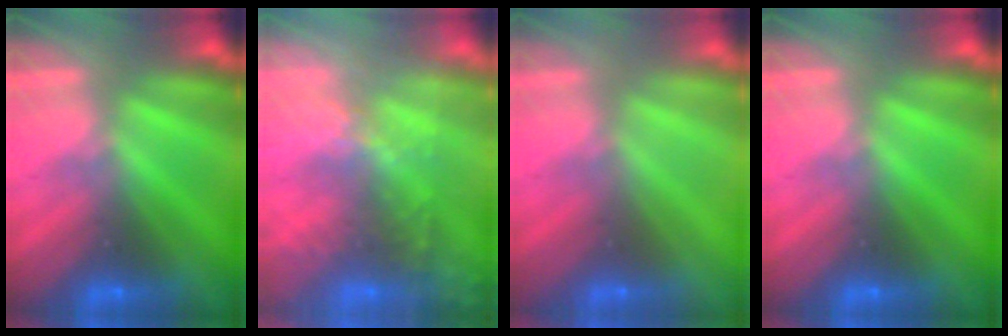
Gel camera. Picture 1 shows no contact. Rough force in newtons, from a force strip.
{"total": 9.6}
{"total": 3.3}
{"total": 0.0}